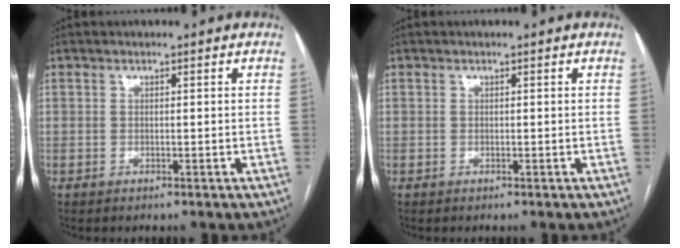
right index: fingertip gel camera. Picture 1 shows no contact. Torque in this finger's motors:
{"motor_torque": [0.52, 0.30, 0.01, 0.00]}